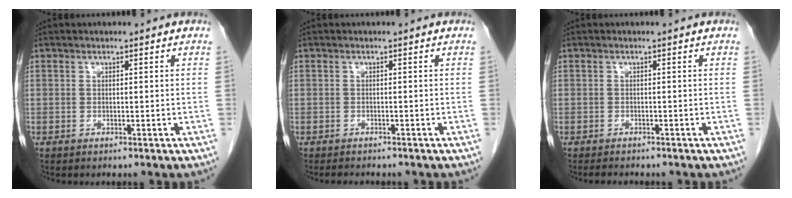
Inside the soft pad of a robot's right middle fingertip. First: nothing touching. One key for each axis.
{"total": 2.9, "fx": -2.5, "fy": 0.9, "fz": 1.1, "tx": -0.020, "ty": -0.006, "tz": -0.029}
{"total": 3.1, "fx": -2.6, "fy": 0.9, "fz": 1.3, "tx": -0.024, "ty": -0.007, "tz": -0.031}